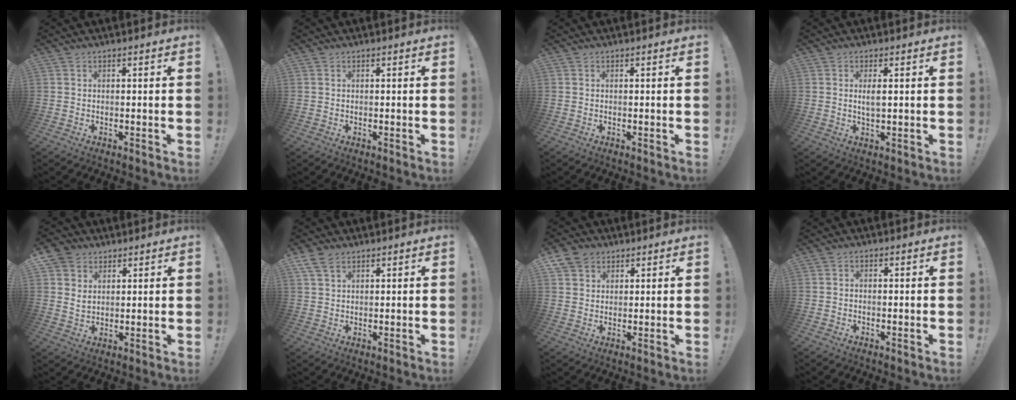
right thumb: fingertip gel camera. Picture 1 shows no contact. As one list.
[{"total": 0.0}, {"total": 0.0}, {"total": 2.8, "force": [0.7, 0.7, 2.6], "torque": [-0.035, -0.008, 0.009]}, {"total": 6.5, "force": [3.9, 4.8, 2.1], "torque": [-0.047, -0.014, 0.078]}, {"total": 4.6, "force": [3.0, 2.2, 2.7], "torque": [-0.058, -0.006, 0.059]}, {"total": 5.9, "force": [3.4, 4.6, 1.7], "torque": [-0.031, -0.012, 0.068]}, {"total": 0.7, "force": [-0.5, 0.4, 0.3], "torque": [-0.011, 0.004, -0.008]}]